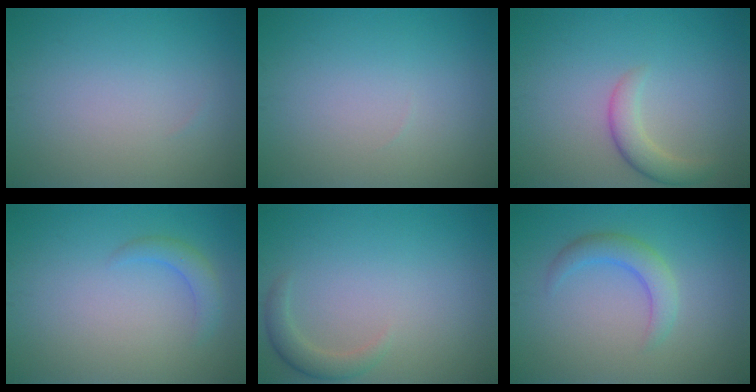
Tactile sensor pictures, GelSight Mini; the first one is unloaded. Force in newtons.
{"total": 0.0}
{"total": 2.6, "press": 2.6, "slide": 0.2}
{"total": 1.7, "press": 1.7, "slide": 0.2}
{"total": 1.9, "press": 1.9, "slide": 0.3}
{"total": 2.7, "press": 2.7, "slide": 0.2}